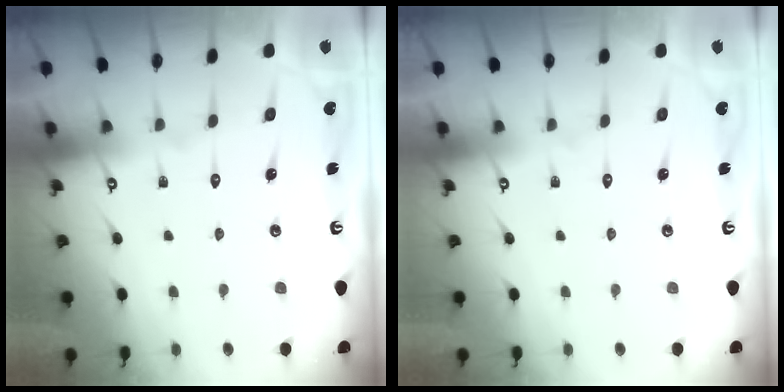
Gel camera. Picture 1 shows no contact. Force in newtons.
{"total": 0.0}